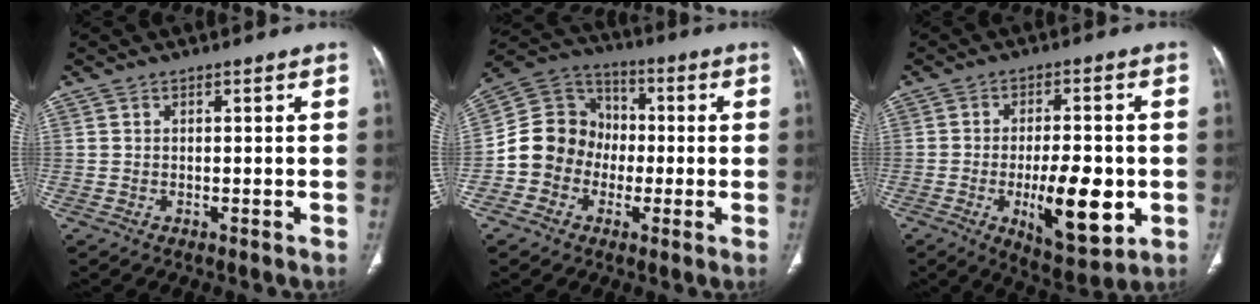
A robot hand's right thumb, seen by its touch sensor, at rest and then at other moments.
{"total": 12.1, "force": [-2.4, 11.0, 4.3], "torque": [-0.043, 0.040, -0.054]}
{"total": 14.0, "force": [-3.4, 5.5, 12.4], "torque": [-0.173, -0.004, -0.041]}